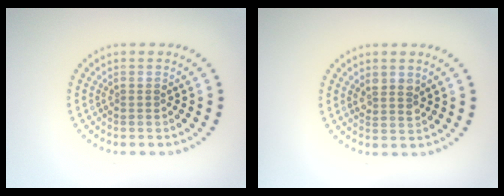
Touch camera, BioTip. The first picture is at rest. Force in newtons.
{"total": 1.7, "press": 1.6, "slide": 0.7}